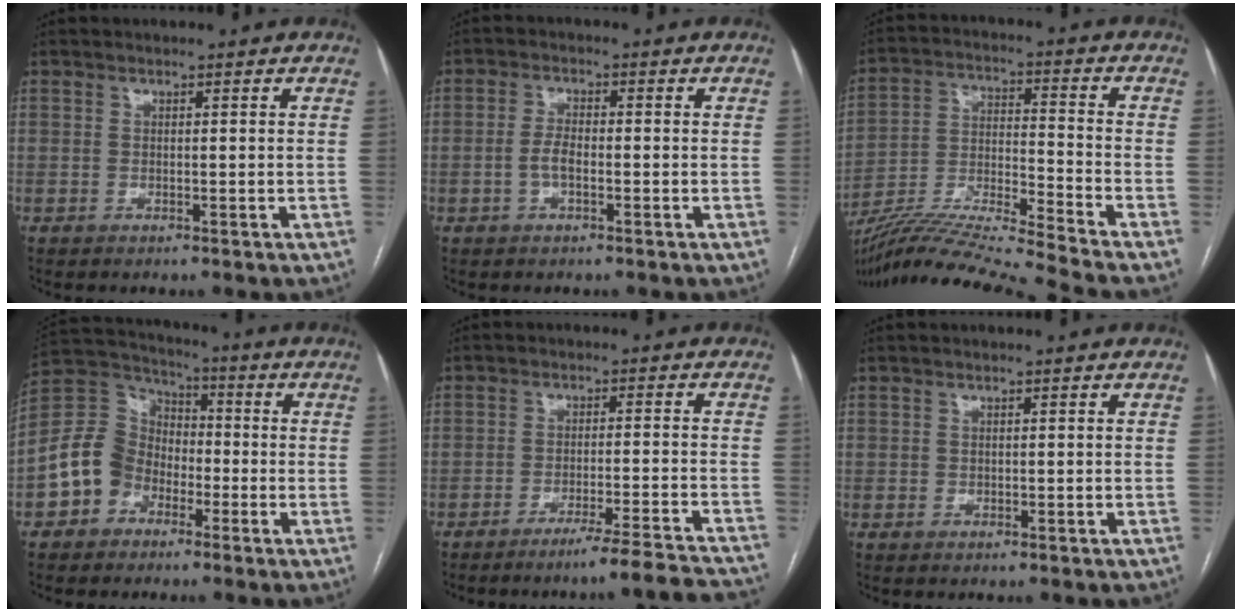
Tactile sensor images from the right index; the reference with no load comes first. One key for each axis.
{"total": 3.1, "fx": -1.0, "fy": 1.2, "fz": 2.7, "tx": -0.057, "ty": 0.005, "tz": -0.018}
{"total": 18.2, "fx": -16.3, "fy": -2.8, "fz": 7.7, "tx": -0.155, "ty": -0.014, "tz": -0.289}
{"total": 10.0, "fx": -3.8, "fy": 8.4, "fz": 3.8, "tx": -0.094, "ty": 0.037, "tz": -0.071}
{"total": 12.7, "fx": -11.8, "fy": -1.6, "fz": 4.4, "tx": -0.026, "ty": -0.006, "tz": -0.163}
{"total": 0.0}